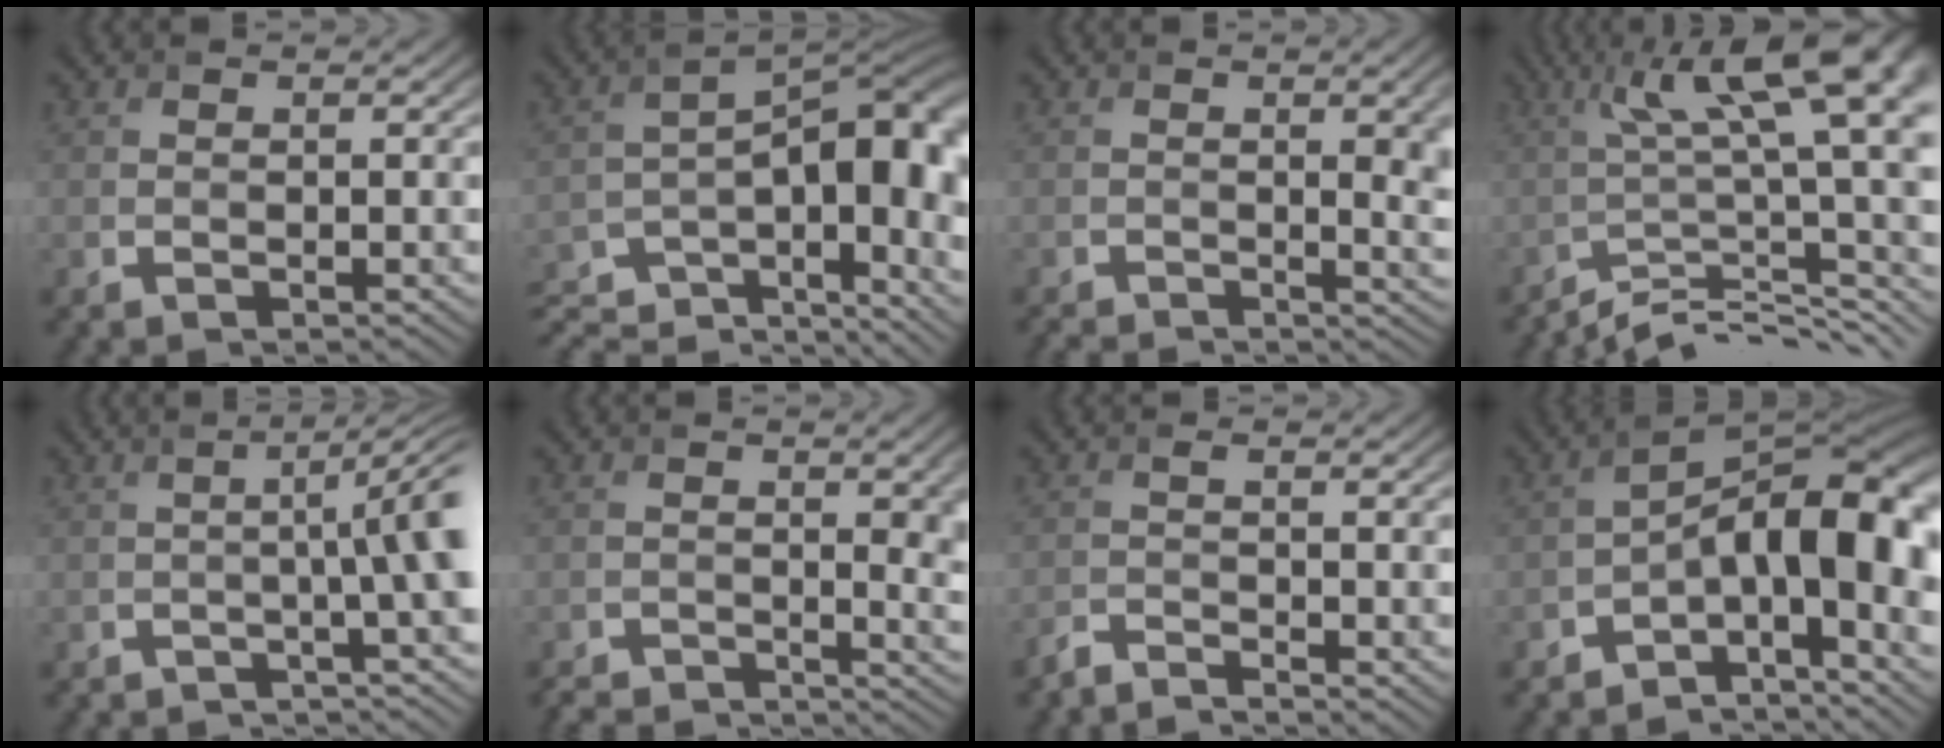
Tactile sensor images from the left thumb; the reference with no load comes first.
{"total": 14.0, "force": [-9.5, 4.3, 9.3], "torque": [-0.155, -0.011, -0.146]}
{"total": 5.9, "force": [-0.9, 1.9, 5.6], "torque": [-0.067, -0.009, -0.005]}
{"total": 14.3, "force": [-3.2, 3.8, 13.4], "torque": [-0.194, 0.012, -0.051]}
{"total": 6.7, "force": [-1.3, 1.2, 6.5], "torque": [-0.069, 0.006, -0.016]}
{"total": 4.3, "force": [-2.4, 1.1, 3.4], "torque": [-0.047, -0.002, -0.039]}
{"total": 2.8, "force": [-2.6, 0.2, 1.1], "torque": [-0.009, -0.002, -0.058]}
{"total": 10.1, "force": [-3.2, 3.7, 8.8], "torque": [-0.131, 0.011, -0.056]}